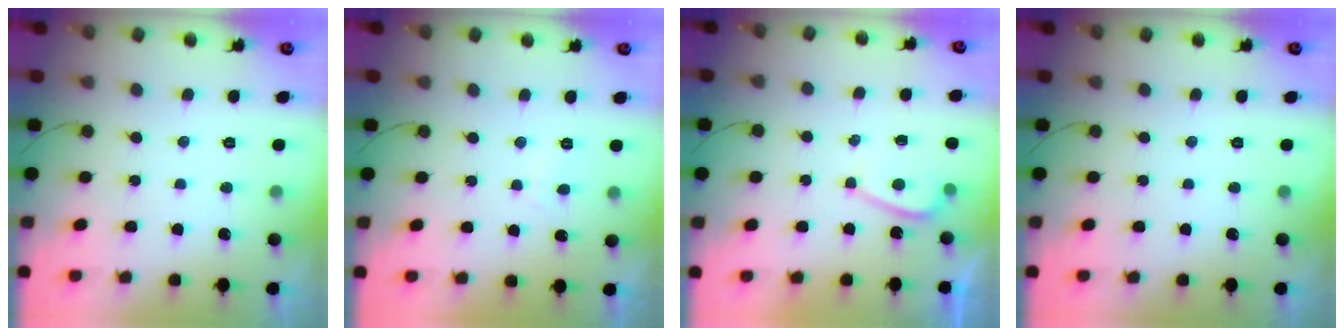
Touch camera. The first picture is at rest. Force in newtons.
{"total": 1.4, "press": 1.3, "slide": 0.5}
{"total": 3.5, "press": 3.5, "slide": 0.4}
{"total": 0.0}